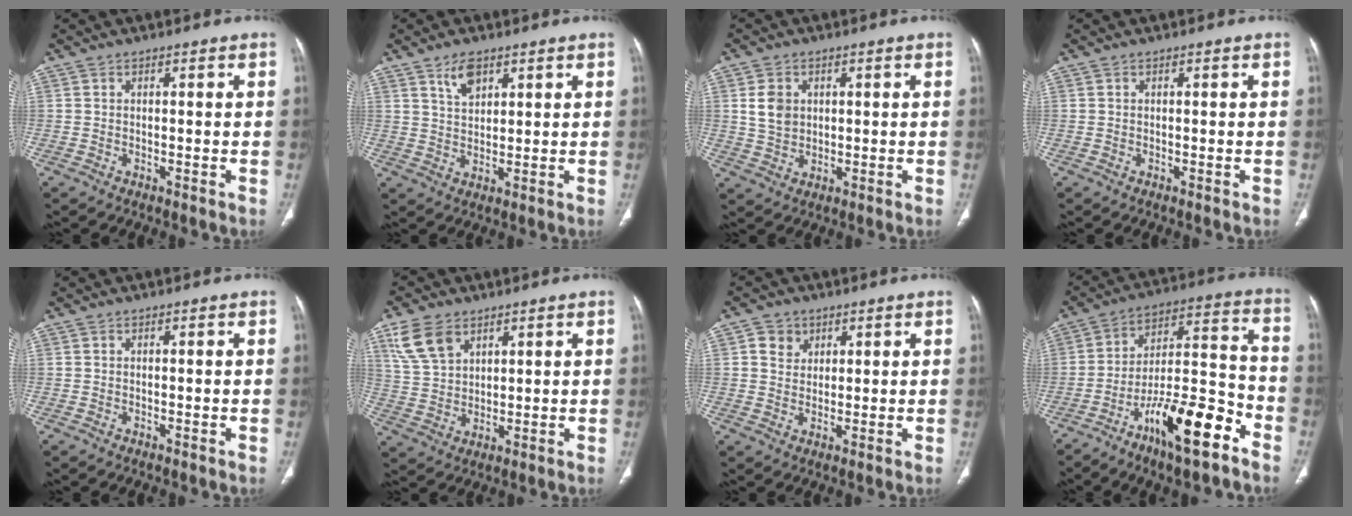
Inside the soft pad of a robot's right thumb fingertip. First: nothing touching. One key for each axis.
{"total": 4.8, "fx": 3.0, "fy": 2.5, "fz": 2.9, "tx": -0.038, "ty": -0.018, "tz": 0.057}
{"total": 5.3, "fx": 1.4, "fy": 4.2, "fz": 2.9, "tx": -0.038, "ty": -0.006, "tz": 0.032}
{"total": 0.0}
{"total": 0.0}
{"total": 8.6, "fx": 4.9, "fy": 5.4, "fz": 4.6, "tx": -0.075, "ty": -0.014, "tz": 0.103}
{"total": 4.1, "fx": 1.8, "fy": 3.5, "fz": 1.1, "tx": 0.000, "ty": -0.007, "tz": 0.032}
{"total": 17.8, "fx": -10.4, "fy": 5.0, "fz": 13.5, "tx": -0.213, "ty": 0.077, "tz": -0.173}